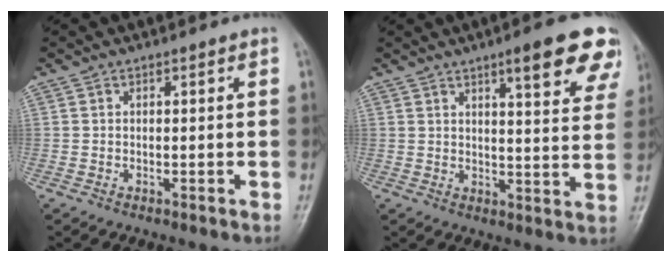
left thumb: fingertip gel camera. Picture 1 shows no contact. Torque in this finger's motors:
{"motor_torque": [1.56, 0.96, 1.18, -0.92, 0.04]}